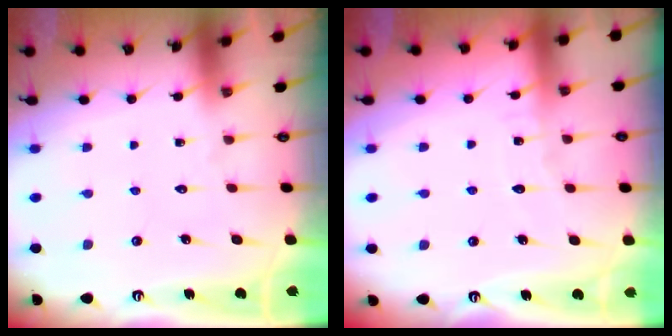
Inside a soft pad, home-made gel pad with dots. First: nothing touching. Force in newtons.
{"total": 3.1, "press": 3.1, "slide": 0.3}